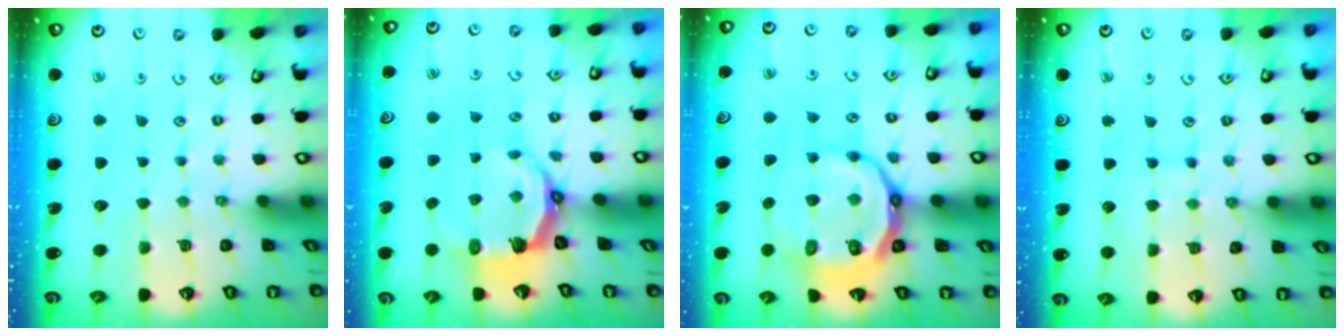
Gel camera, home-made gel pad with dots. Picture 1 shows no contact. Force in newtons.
{"total": 6.8, "press": 5.1, "slide": 4.5}
{"total": 14.6, "press": 14.2, "slide": 3.3}
{"total": 6.7, "press": 6.7, "slide": 0.4}